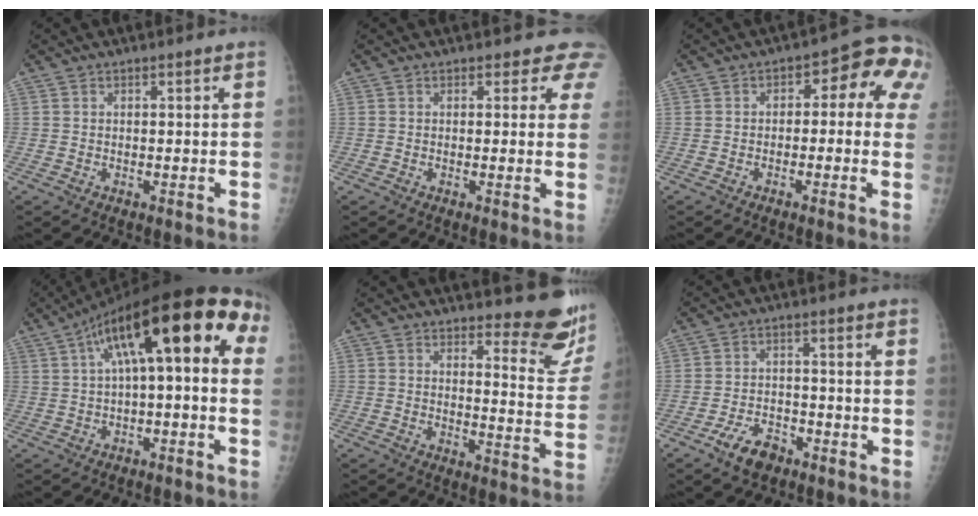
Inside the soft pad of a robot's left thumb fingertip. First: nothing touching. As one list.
[{"total": 3.8, "force": [3.1, 2.1, 0.7], "torque": [0.023, -0.015, 0.010]}, {"total": 10.2, "force": [1.1, 5.6, 8.4], "torque": [-0.055, 0.039, 0.000]}, {"total": 17.3, "force": [2.8, 6.2, 15.9], "torque": [-0.216, 0.060, 0.034]}, {"total": 11.1, "force": [9.6, 2.9, 4.6], "torque": [-0.027, -0.096, 0.103]}, {"total": 6.8, "force": [-4.5, 3.7, 3.5], "torque": [-0.057, 0.030, -0.077]}]